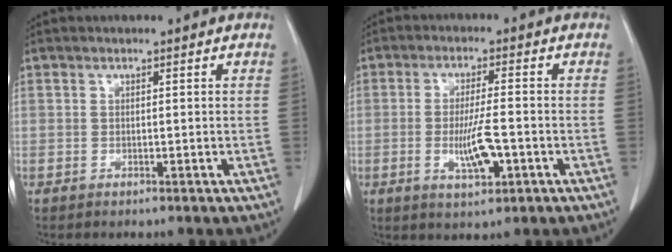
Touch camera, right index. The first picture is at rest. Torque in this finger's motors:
{"motor_torque": [0.28, 0.00, 0.20, 0.10]}